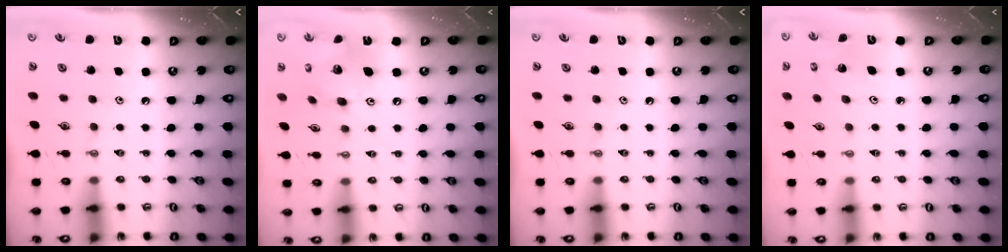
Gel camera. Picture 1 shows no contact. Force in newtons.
{"total": 14.5, "press": 14.5, "slide": 1.4}
{"total": 0.0}
{"total": 2.6, "press": 2.6, "slide": 0.2}